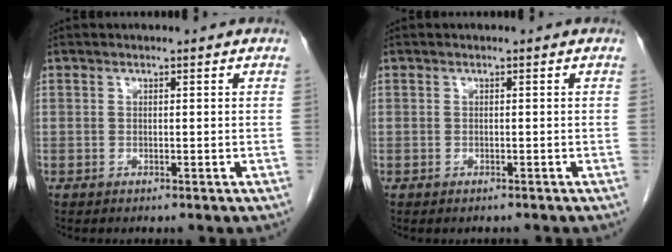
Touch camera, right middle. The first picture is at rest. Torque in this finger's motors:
{"motor_torque": [-0.78, -0.95, -0.41, -0.10]}